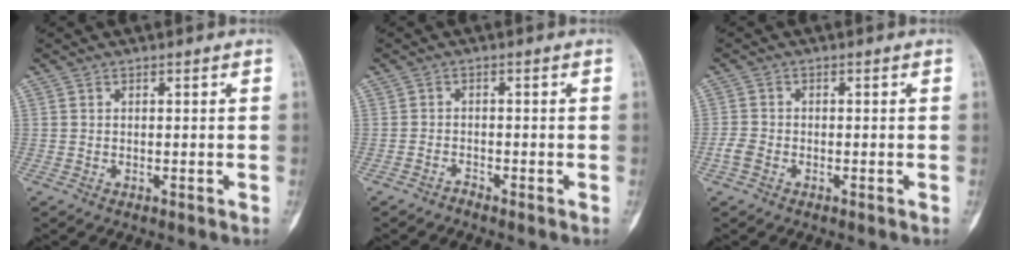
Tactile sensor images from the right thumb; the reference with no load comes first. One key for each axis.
{"total": 1.1, "fx": -1.0, "fy": 0.2, "fz": -0.3, "tx": 0.006, "ty": -0.001, "tz": -0.024}
{"total": 1.6, "fx": -0.9, "fy": 1.0, "fz": 0.8, "tx": -0.021, "ty": 0.000, "tz": -0.020}